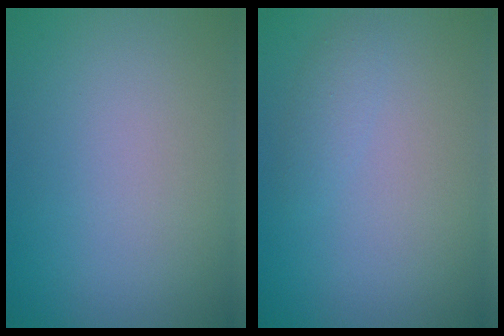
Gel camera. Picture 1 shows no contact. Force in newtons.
{"total": 1.1, "press": 1.1, "slide": 0.0}